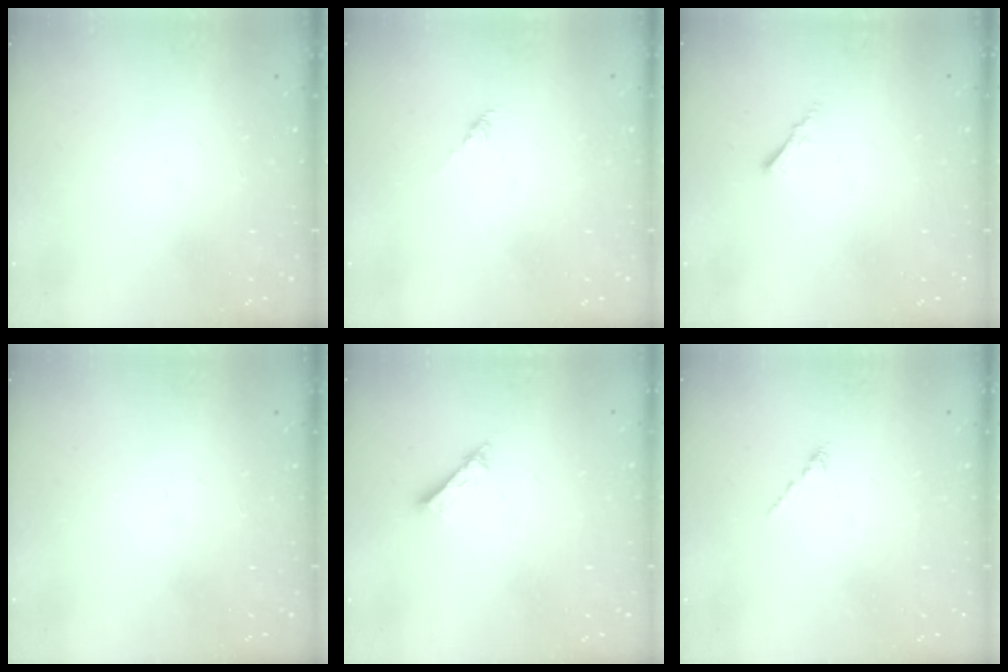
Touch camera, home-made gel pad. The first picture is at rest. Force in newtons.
{"total": 0.0}
{"total": 1.5, "press": 1.5, "slide": 0.4}
{"total": 0.0}
{"total": 2.2, "press": 2.1, "slide": 0.4}
{"total": 0.0}